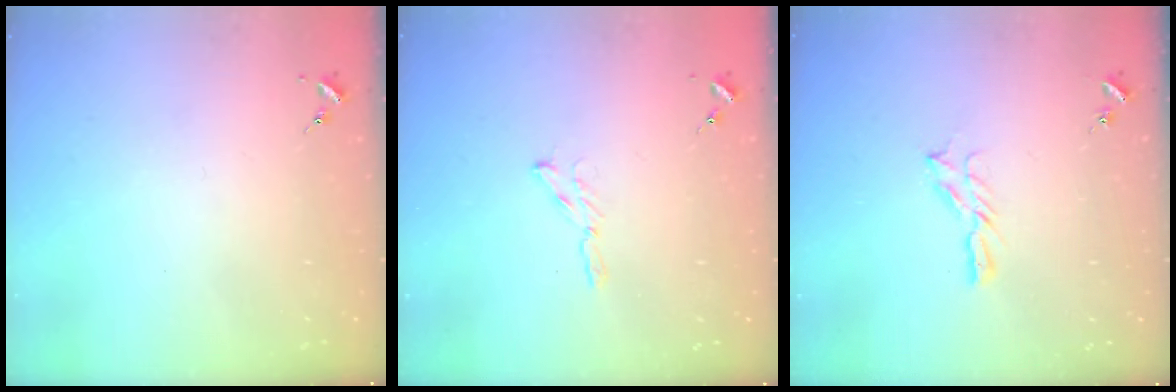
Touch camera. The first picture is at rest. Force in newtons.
{"total": 2.9, "press": 2.9, "slide": 0.3}
{"total": 6.2, "press": 6.2, "slide": 0.1}